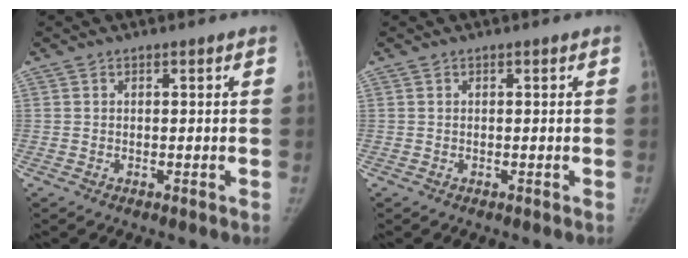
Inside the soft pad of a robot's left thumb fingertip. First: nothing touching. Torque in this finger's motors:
{"motor_torque": [0.00, 0.00, 0.15, -0.14, 0.00]}